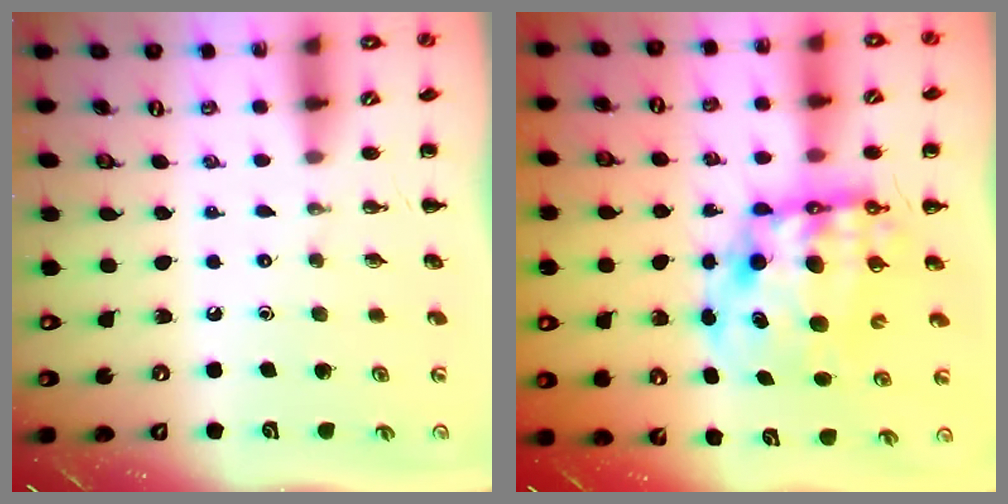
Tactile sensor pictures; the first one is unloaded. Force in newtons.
{"total": 13.9, "press": 13.4, "slide": 3.6}